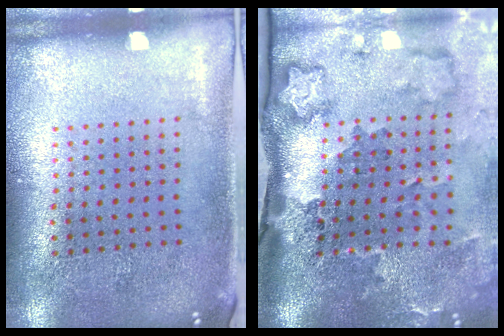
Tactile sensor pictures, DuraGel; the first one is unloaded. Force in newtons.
{"total": 3.5, "press": 2.2, "slide": 2.7}